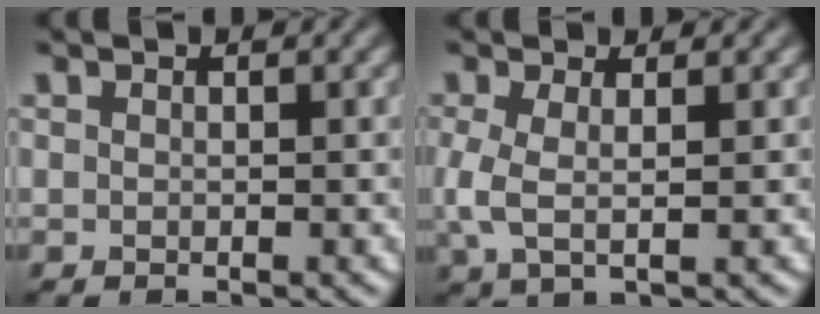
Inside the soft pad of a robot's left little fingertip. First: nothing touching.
{"total": 2.7, "force": [0.0, 0.9, 2.5], "torque": [-0.063, 0.003, -0.003]}